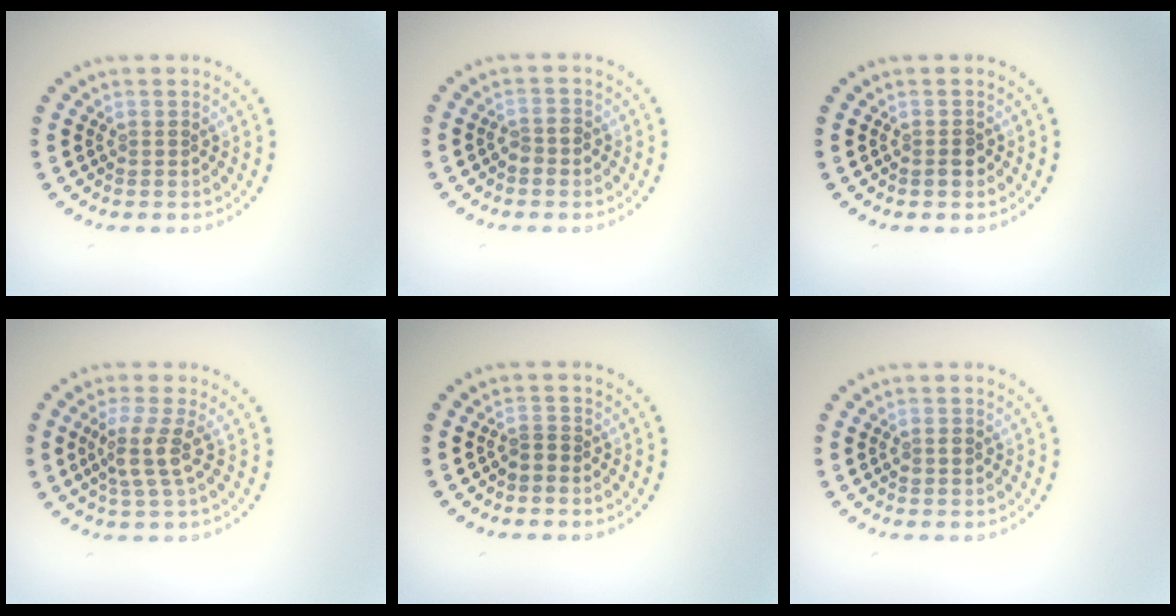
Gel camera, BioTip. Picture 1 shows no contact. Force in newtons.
{"total": 1.4, "press": 1.2, "slide": 0.7}
{"total": 1.2, "press": 1.1, "slide": 0.4}
{"total": 2.9, "press": 2.3, "slide": 1.8}
{"total": 0.8, "press": 0.6, "slide": 0.6}
{"total": 1.3, "press": 1.2, "slide": 0.3}